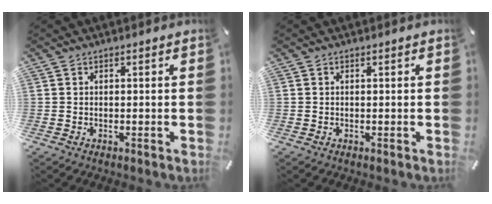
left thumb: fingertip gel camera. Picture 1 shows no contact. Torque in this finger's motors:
{"motor_torque": [0.01, 0.01, 0.00, 0.06, 0.00]}